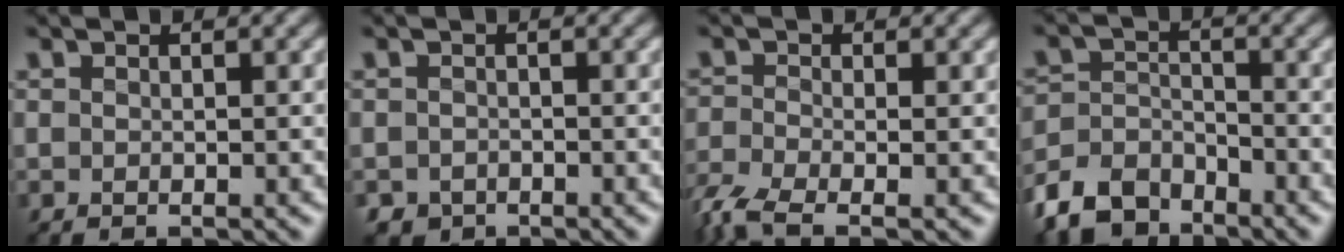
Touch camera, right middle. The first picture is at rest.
{"total": 1.4, "force": [-0.8, 1.1, -0.3], "torque": [0.007, -0.002, -0.014]}
{"total": 4.7, "force": [-3.4, 1.6, 2.8], "torque": [-0.078, -0.012, -0.079]}
{"total": 5.3, "force": [-4.4, 2.6, 1.4], "torque": [-0.033, -0.007, -0.089]}